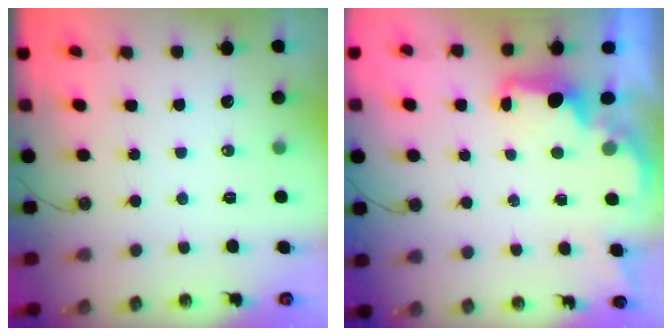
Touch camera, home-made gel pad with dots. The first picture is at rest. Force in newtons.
{"total": 2.1, "press": 2.0, "slide": 0.8}